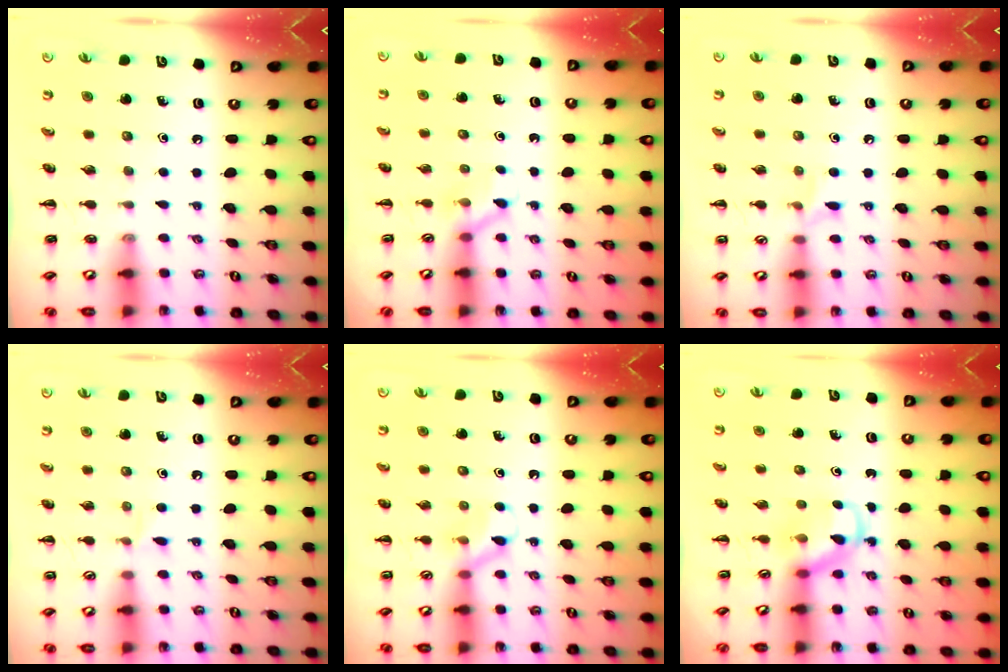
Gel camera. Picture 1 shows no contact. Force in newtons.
{"total": 3.9, "press": 3.7, "slide": 1.2}
{"total": 5.0, "press": 4.8, "slide": 1.5}
{"total": 3.9, "press": 3.6, "slide": 1.4}
{"total": 5.4, "press": 5.0, "slide": 2.0}
{"total": 4.0, "press": 3.9, "slide": 0.8}